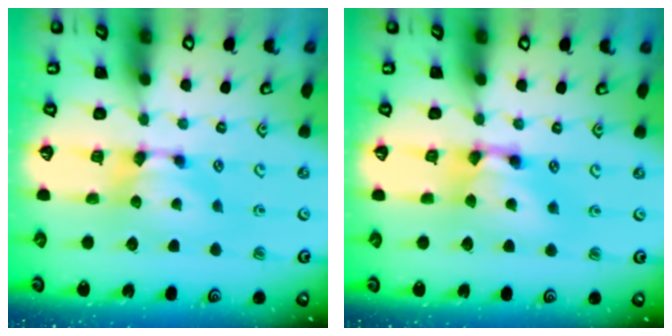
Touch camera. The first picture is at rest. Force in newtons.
{"total": 2.6, "press": 2.6, "slide": 0.2}